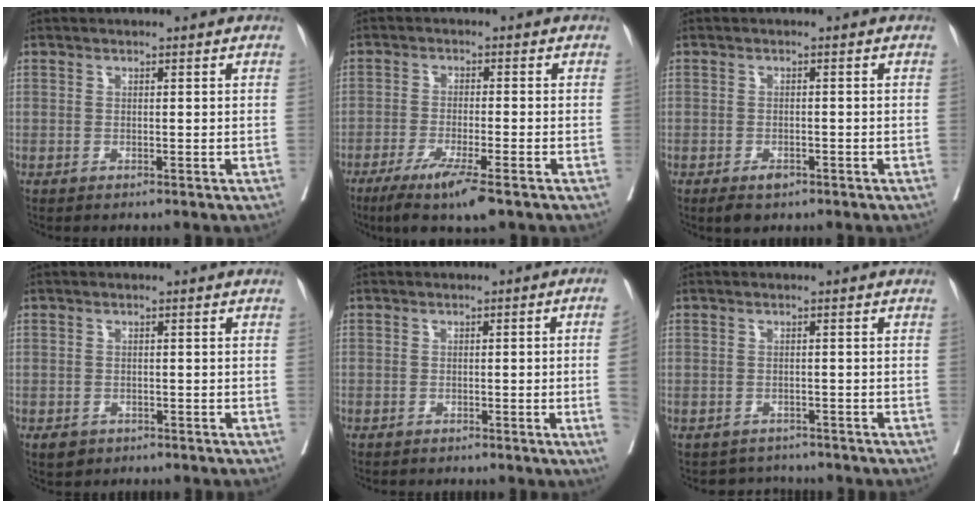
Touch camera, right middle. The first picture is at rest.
{"total": 9.2, "force": [-6.2, 0.1, 6.7], "torque": [-0.116, -0.025, -0.103]}
{"total": 2.6, "force": [-1.6, 1.3, 1.6], "torque": [-0.027, -0.002, -0.019]}
{"total": 2.1, "force": [-1.4, 1.5, 0.7], "torque": [-0.010, 0.001, -0.016]}
{"total": 5.0, "force": [-1.0, -1.5, 4.7], "torque": [-0.055, -0.006, -0.012]}
{"total": 3.1, "force": [-2.8, 1.2, -0.5], "torque": [0.006, 0.005, -0.042]}